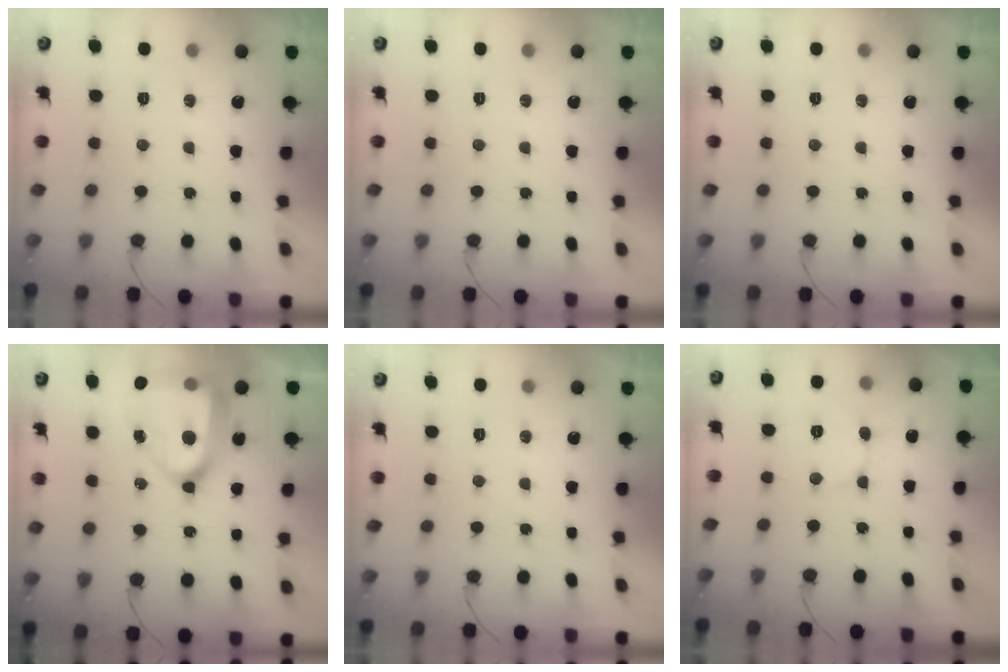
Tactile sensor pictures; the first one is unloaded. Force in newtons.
{"total": 0.0}
{"total": 0.0}
{"total": 21.3, "press": 21.2, "slide": 2.1}
{"total": 0.0}
{"total": 2.4, "press": 2.4, "slide": 0.3}